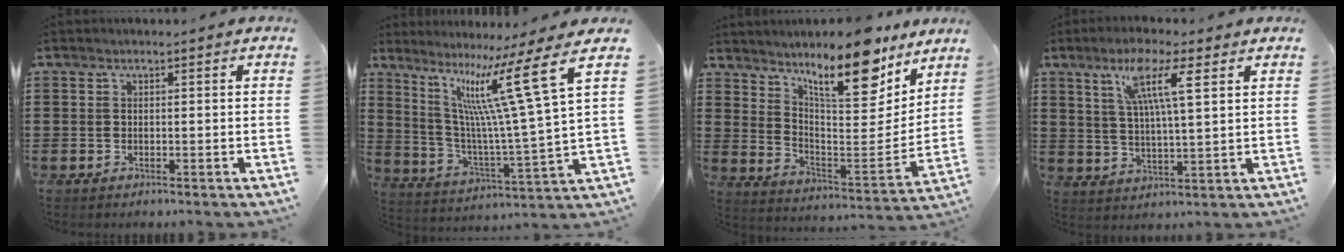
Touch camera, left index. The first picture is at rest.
{"total": 14.0, "force": [7.8, 0.5, 11.7], "torque": [-0.231, -0.042, 0.115]}
{"total": 12.9, "force": [10.3, 3.2, 7.1], "torque": [-0.119, -0.067, 0.176]}
{"total": 9.0, "force": [4.8, 1.6, 7.5], "torque": [-0.152, 0.005, 0.079]}